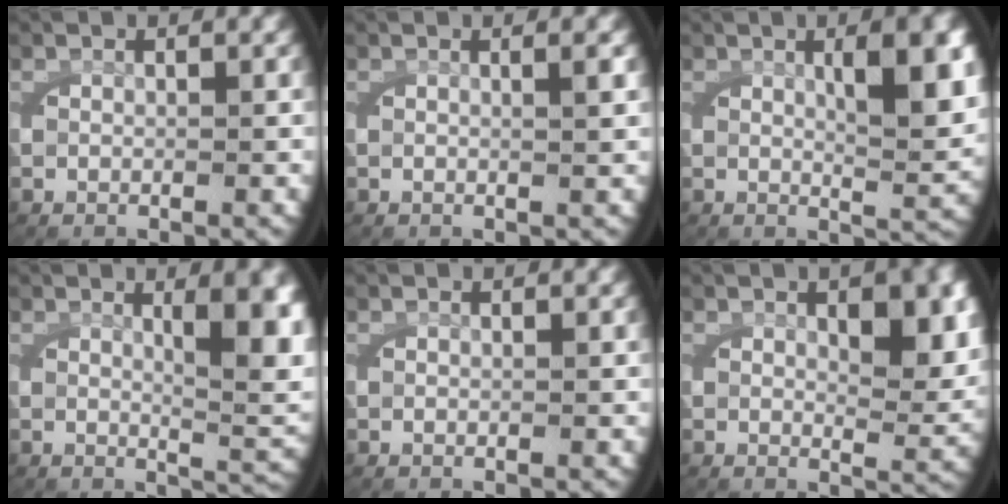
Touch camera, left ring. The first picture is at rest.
{"total": 1.1, "force": [0.4, -0.3, 1.0], "torque": [-0.020, 0.002, 0.009]}
{"total": 5.3, "force": [1.4, 1.3, 4.9], "torque": [-0.072, -0.003, 0.025]}
{"total": 5.7, "force": [1.3, 1.4, 5.4], "torque": [-0.068, -0.010, 0.027]}
{"total": 0.0}
{"total": 4.0, "force": [1.1, 1.5, 3.6], "torque": [-0.052, -0.011, 0.020]}